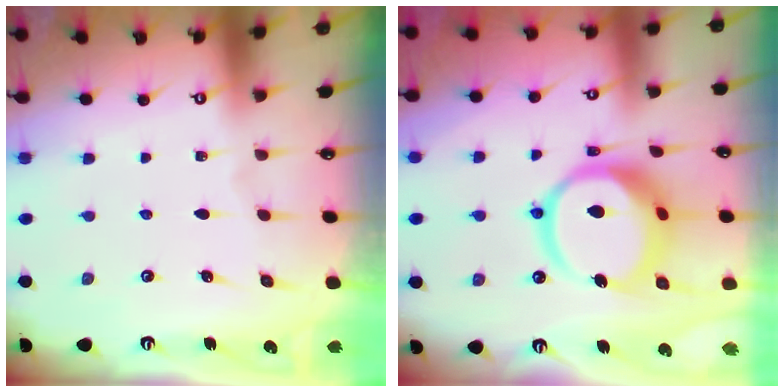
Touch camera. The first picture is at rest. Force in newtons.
{"total": 15.9, "press": 15.8, "slide": 1.8}